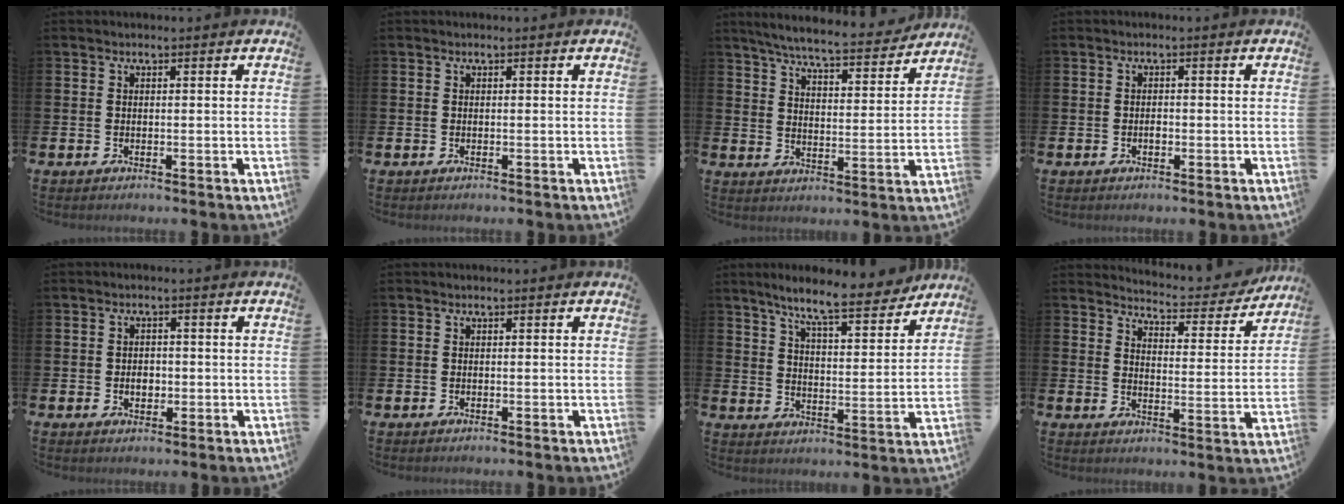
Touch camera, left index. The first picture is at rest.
{"total": 0.0}
{"total": 6.9, "force": [6.5, 0.6, 2.2], "torque": [-0.062, -0.046, 0.110]}
{"total": 0.9, "force": [-0.3, 0.6, 0.7], "torque": [-0.011, 0.001, -0.006]}
{"total": 2.3, "force": [-0.4, 1.7, 1.5], "torque": [-0.012, -0.002, -0.014]}
{"total": 0.0}
{"total": 9.2, "force": [8.2, 1.1, 4.0], "torque": [-0.090, -0.046, 0.141]}
{"total": 4.8, "force": [4.7, 0.6, 0.5], "torque": [-0.028, -0.040, 0.077]}